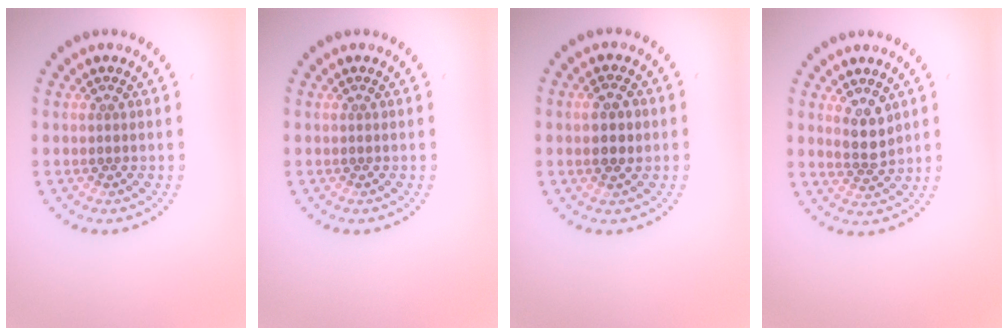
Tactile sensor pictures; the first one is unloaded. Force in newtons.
{"total": 0.0}
{"total": 2.5, "press": 2.5, "slide": 0.2}
{"total": 2.4, "press": 2.2, "slide": 1.1}